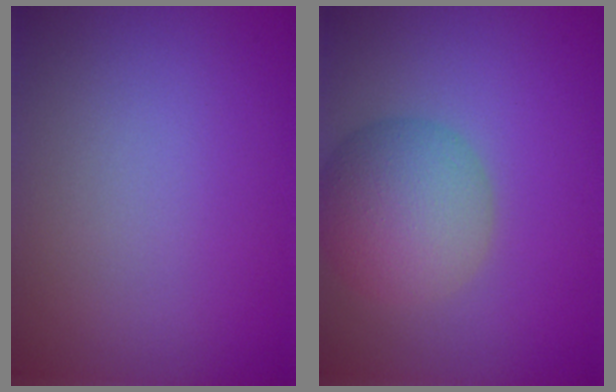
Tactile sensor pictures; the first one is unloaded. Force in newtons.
{"total": 6.2, "press": 6.2, "slide": 0.3}